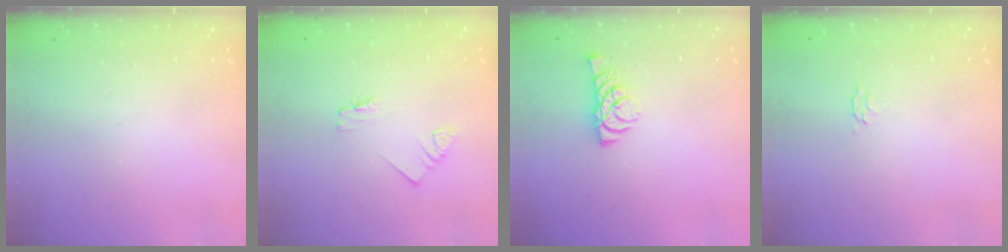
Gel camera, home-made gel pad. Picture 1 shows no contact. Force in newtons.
{"total": 1.9, "press": 1.9, "slide": 0.2}
{"total": 5.3, "press": 5.2, "slide": 0.9}
{"total": 2.9, "press": 2.9, "slide": 0.4}